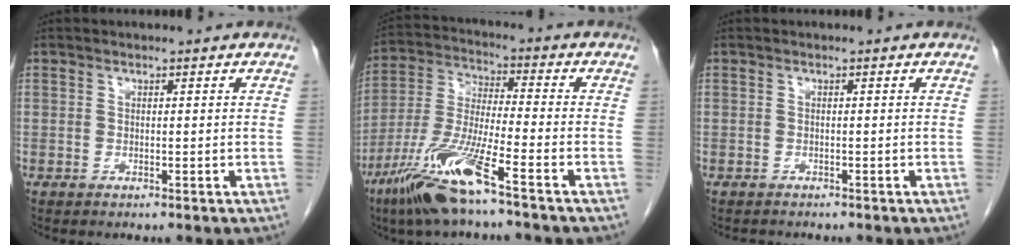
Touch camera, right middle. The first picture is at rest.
{"total": 13.1, "force": [-8.0, 0.3, 10.3], "torque": [-0.221, -0.033, -0.161]}
{"total": 1.6, "force": [-1.4, 0.6, 0.3], "torque": [-0.012, -0.002, -0.019]}